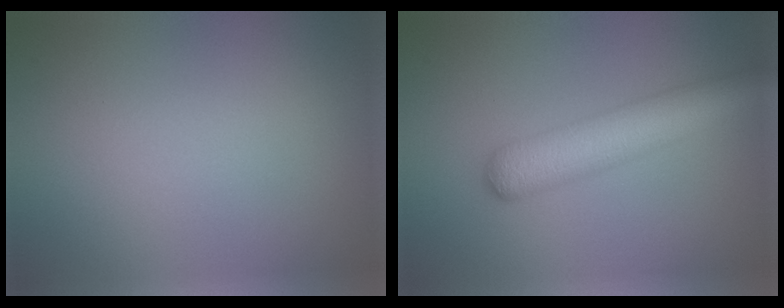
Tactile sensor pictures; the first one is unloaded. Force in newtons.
{"total": 6.3, "press": 6.3, "slide": 0.2}